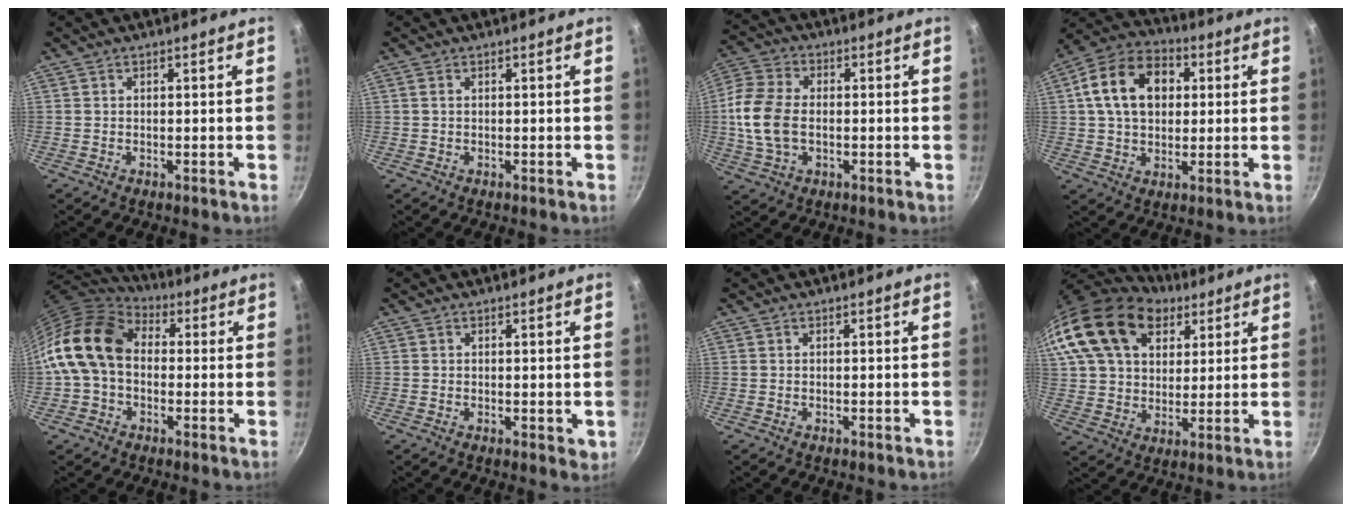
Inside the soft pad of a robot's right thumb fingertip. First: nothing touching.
{"total": 0.7, "force": [0.2, 0.5, 0.5], "torque": [-0.011, 0.002, 0.003]}
{"total": 11.7, "force": [-0.7, 7.7, 8.8], "torque": [-0.176, 0.016, -0.023]}
{"total": 15.1, "force": [3.2, 10.8, 10.0], "torque": [-0.148, 0.020, 0.040]}
{"total": 16.3, "force": [0.7, 11.9, 11.2], "torque": [-0.191, 0.034, -0.005]}
{"total": 1.7, "force": [0.3, 1.1, 1.3], "torque": [-0.015, -0.002, 0.003]}
{"total": 0.0}
{"total": 22.3, "force": [11.3, 15.0, 12.1], "torque": [-0.222, -0.002, 0.206]}